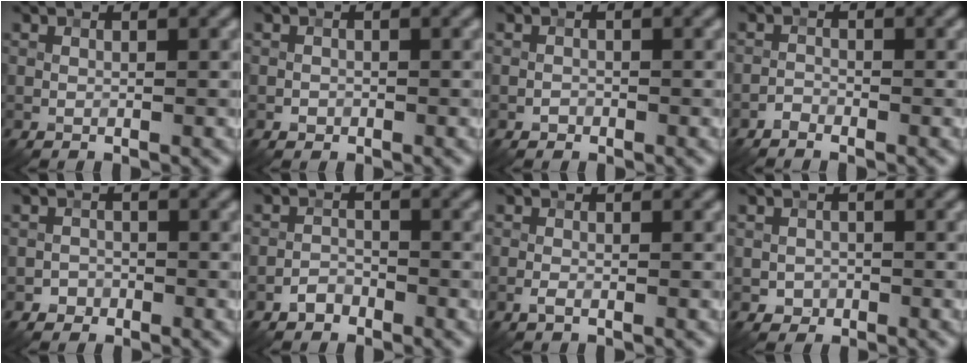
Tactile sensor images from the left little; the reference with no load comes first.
{"total": 0.7, "force": [-0.3, 0.6, 0.1], "torque": [0.004, -0.002, -0.007]}
{"total": 0.6, "force": [-0.4, 0.5, 0.1], "torque": [0.003, -0.001, -0.007]}
{"total": 1.0, "force": [-0.9, 0.4, 0.1], "torque": [0.002, 0.003, -0.019]}
{"total": 1.2, "force": [-0.7, 1.0, -0.1], "torque": [0.009, 0.006, -0.012]}
{"total": 1.6, "force": [-1.2, 0.9, 0.4], "torque": [-0.002, 0.007, -0.025]}
{"total": 0.8, "force": [-0.5, 0.3, 0.6], "torque": [-0.015, 0.000, -0.011]}
{"total": 1.3, "force": [-0.5, 1.2, 0.2], "torque": [0.006, -0.001, -0.011]}